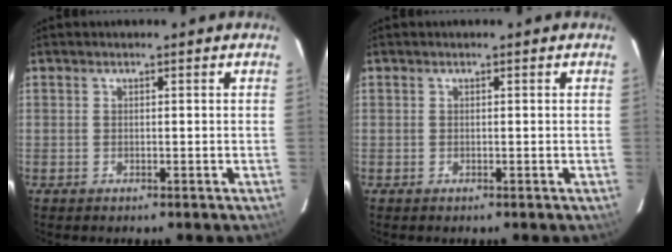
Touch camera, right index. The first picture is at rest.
{"total": 0.0}